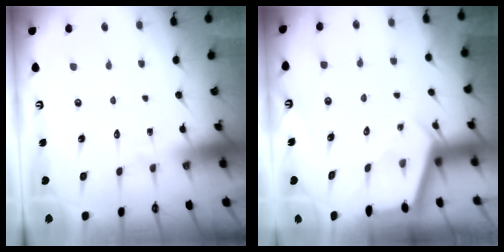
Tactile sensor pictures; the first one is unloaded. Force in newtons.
{"total": 2.3, "press": 2.3, "slide": 0.3}